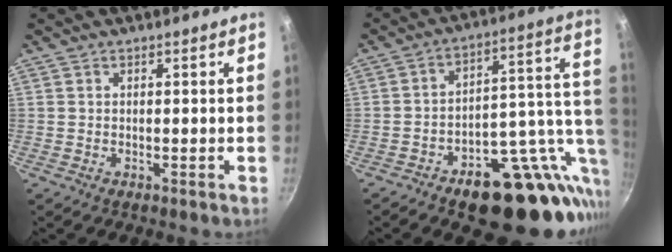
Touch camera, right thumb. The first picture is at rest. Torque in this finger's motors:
{"motor_torque": [3.14, 1.33, 0.09, -0.29, 0.26]}